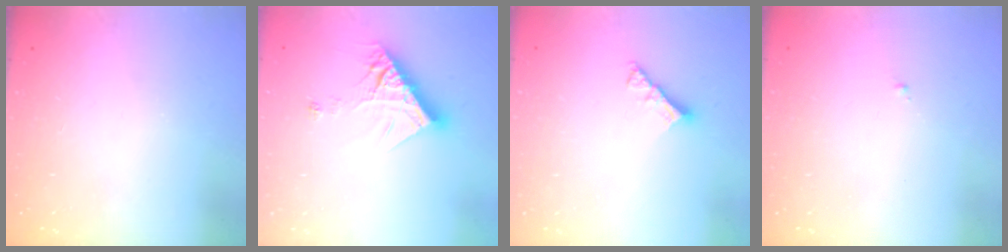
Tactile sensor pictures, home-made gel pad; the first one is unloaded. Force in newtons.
{"total": 12.4, "press": 12.3, "slide": 1.0}
{"total": 4.8, "press": 4.8, "slide": 0.5}
{"total": 0.6, "press": 0.6, "slide": 0.2}